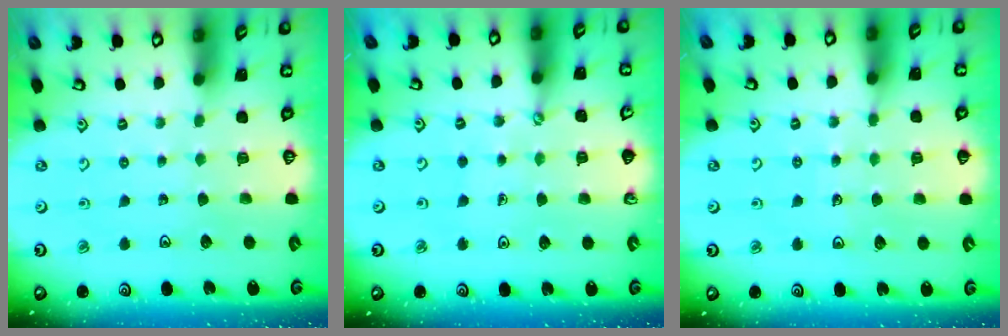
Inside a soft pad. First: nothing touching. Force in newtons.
{"total": 1.1, "press": 1.1, "slide": 0.1}
{"total": 6.3, "press": 6.0, "slide": 1.9}